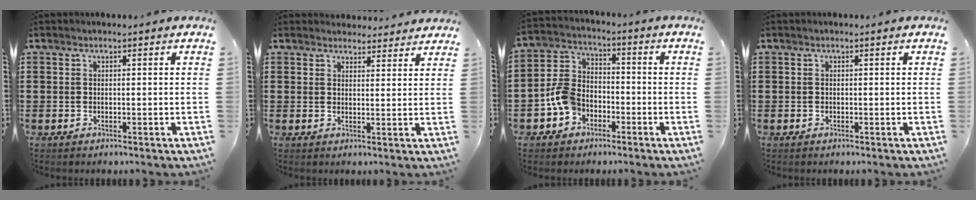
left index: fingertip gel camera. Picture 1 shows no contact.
{"total": 3.1, "force": [3.0, 0.8, 0.1], "torque": [-0.004, -0.010, 0.055]}
{"total": 6.6, "force": [-3.4, 4.7, 3.2], "torque": [-0.094, 0.010, -0.073]}
{"total": 0.0}